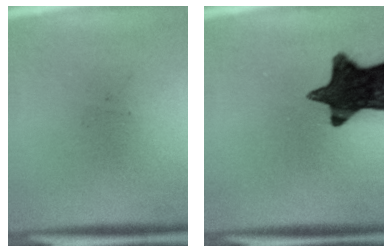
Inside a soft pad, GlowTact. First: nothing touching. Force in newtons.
{"total": 15.2}